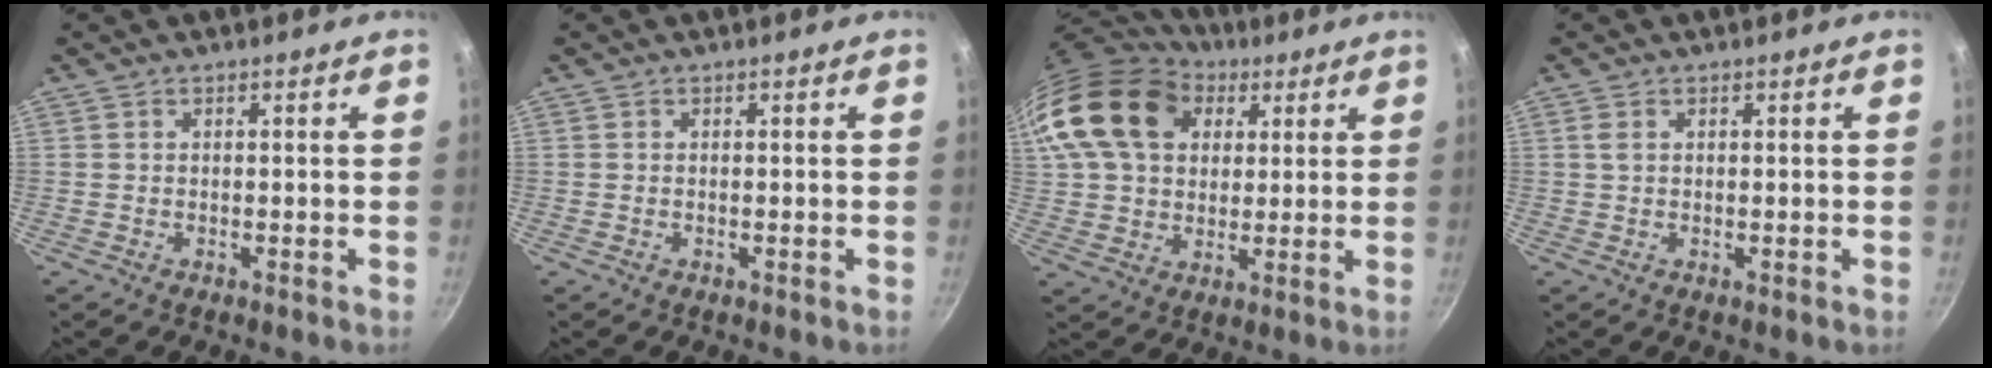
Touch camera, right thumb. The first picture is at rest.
{"total": 0.0}
{"total": 21.4, "force": [7.4, 15.5, 12.7], "torque": [-0.232, 0.012, 0.128]}
{"total": 1.2, "force": [0.4, 0.6, 0.9], "torque": [-0.017, 0.001, 0.007]}